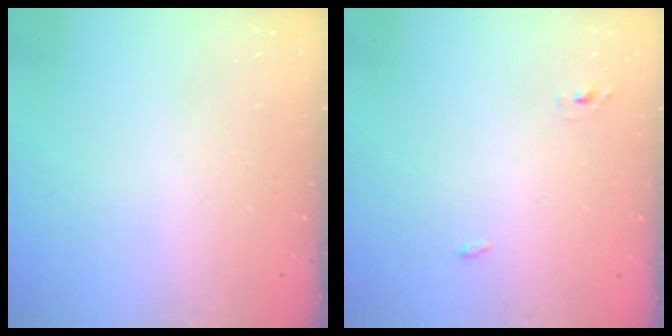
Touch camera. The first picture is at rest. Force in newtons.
{"total": 2.7, "press": 2.6, "slide": 0.8}